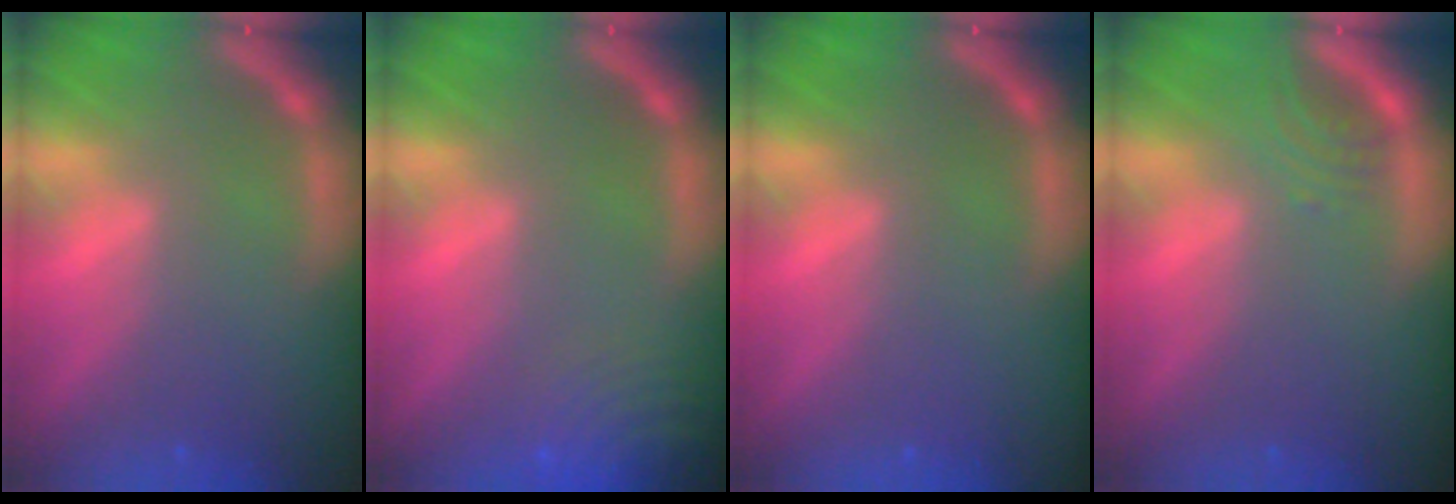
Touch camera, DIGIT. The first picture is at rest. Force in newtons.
{"total": 10.0}
{"total": 0.0}
{"total": 2.0}